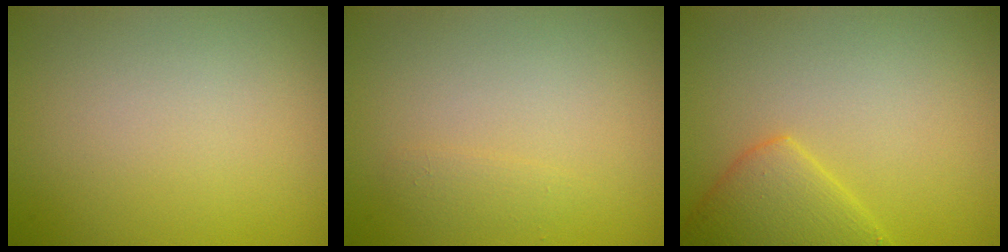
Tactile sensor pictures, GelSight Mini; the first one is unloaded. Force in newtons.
{"total": 0.9, "press": 0.9, "slide": 0.0}
{"total": 4.1, "press": 4.1, "slide": 0.2}